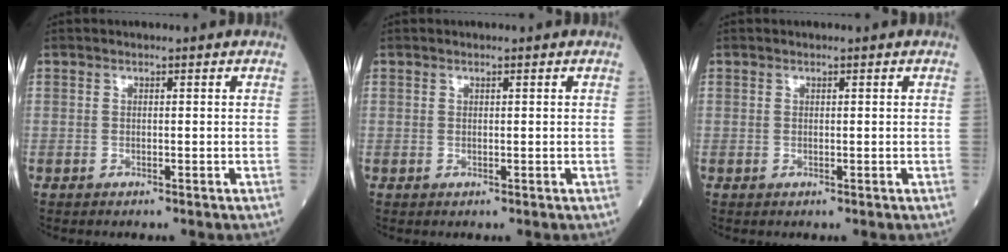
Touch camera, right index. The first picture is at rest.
{"total": 0.0}
{"total": 0.0}